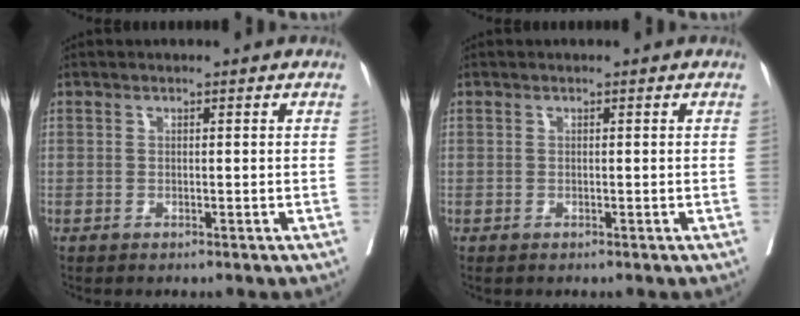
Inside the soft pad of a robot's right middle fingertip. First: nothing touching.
{"total": 0.0}